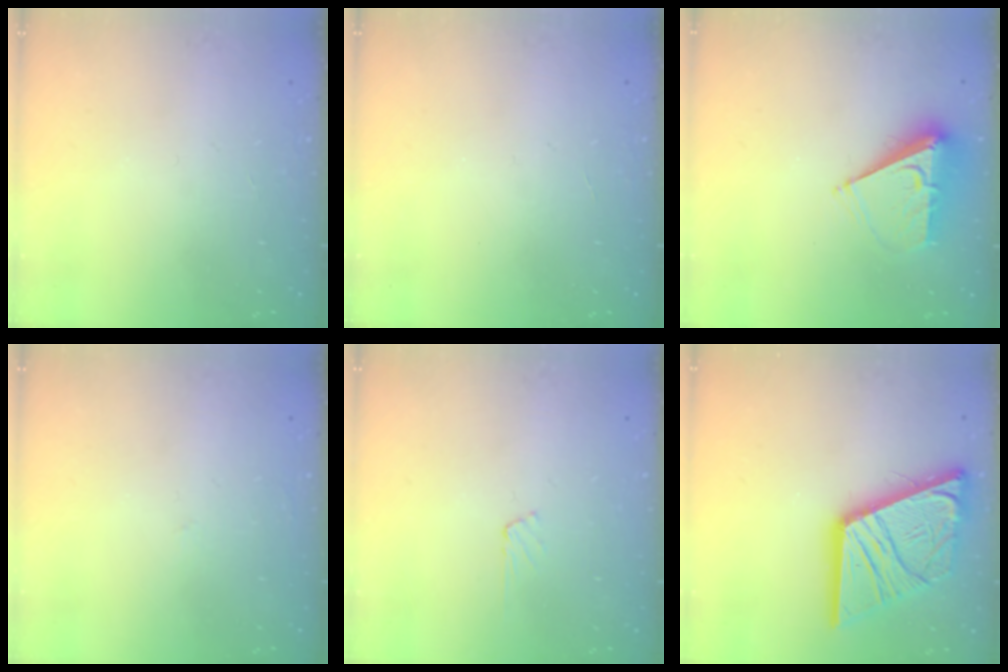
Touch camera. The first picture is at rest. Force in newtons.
{"total": 0.0}
{"total": 7.0, "press": 7.0, "slide": 0.3}
{"total": 2.5, "press": 2.5, "slide": 0.3}
{"total": 3.8, "press": 3.7, "slide": 0.5}
{"total": 23.1, "press": 23.0, "slide": 2.6}